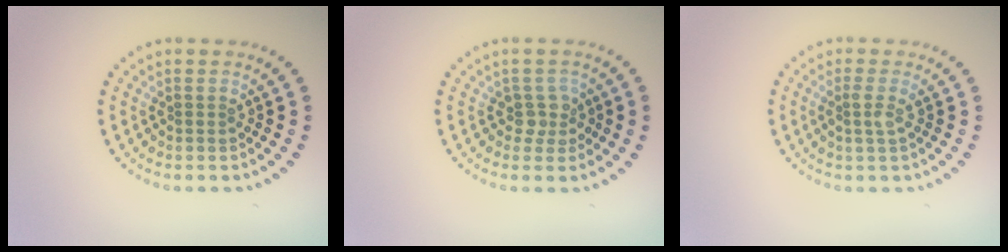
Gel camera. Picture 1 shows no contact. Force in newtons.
{"total": 1.9, "press": 1.5, "slide": 1.1}
{"total": 1.3, "press": 1.1, "slide": 0.6}